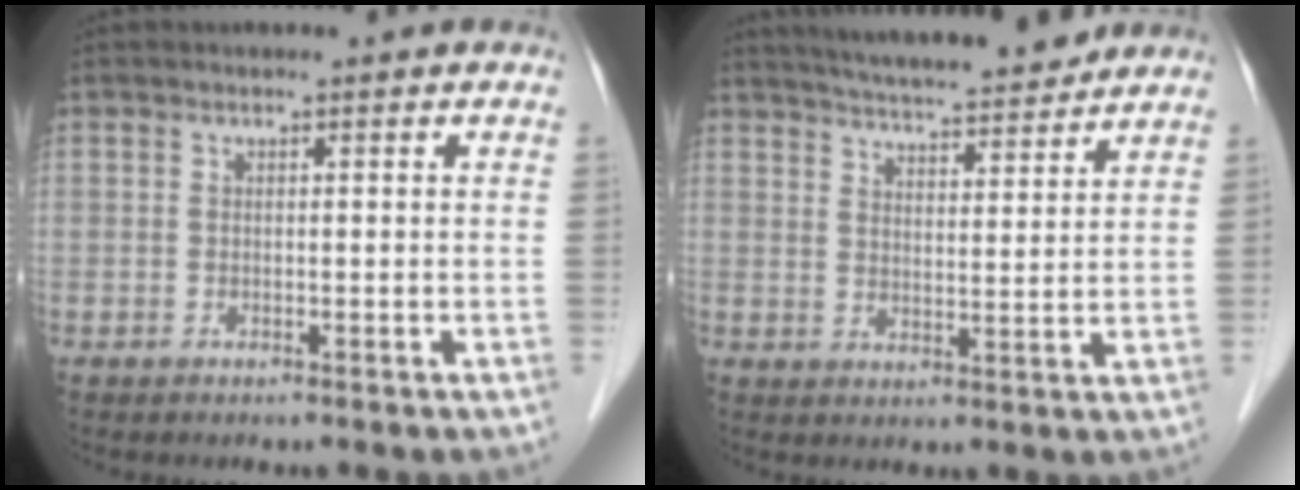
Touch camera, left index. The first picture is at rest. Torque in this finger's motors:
{"motor_torque": [0.16, -0.34, 0.20, 0.04]}